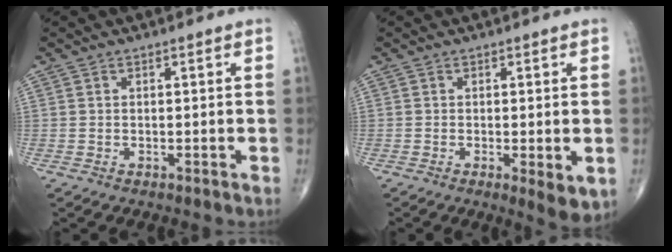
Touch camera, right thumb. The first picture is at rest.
{"total": 4.7, "force": [-0.9, 1.2, 4.4], "torque": [-0.070, -0.017, -0.014]}